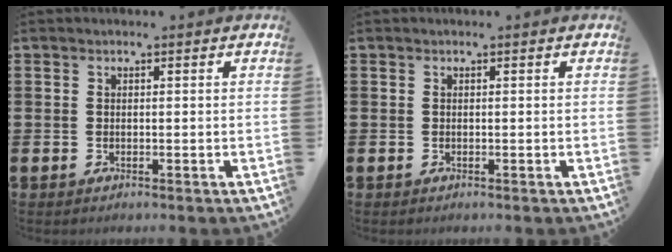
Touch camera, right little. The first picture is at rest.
{"total": 0.0}